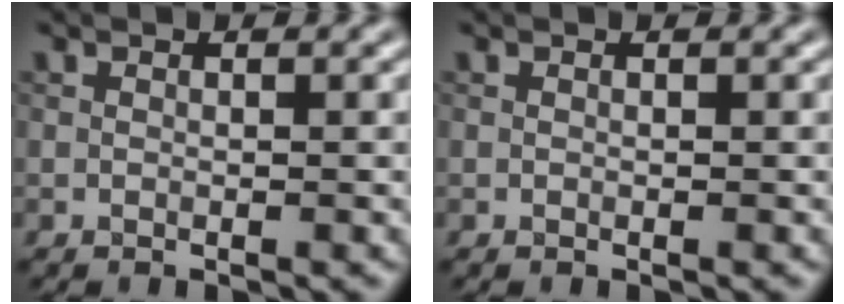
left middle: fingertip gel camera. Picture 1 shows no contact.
{"total": 0.0}